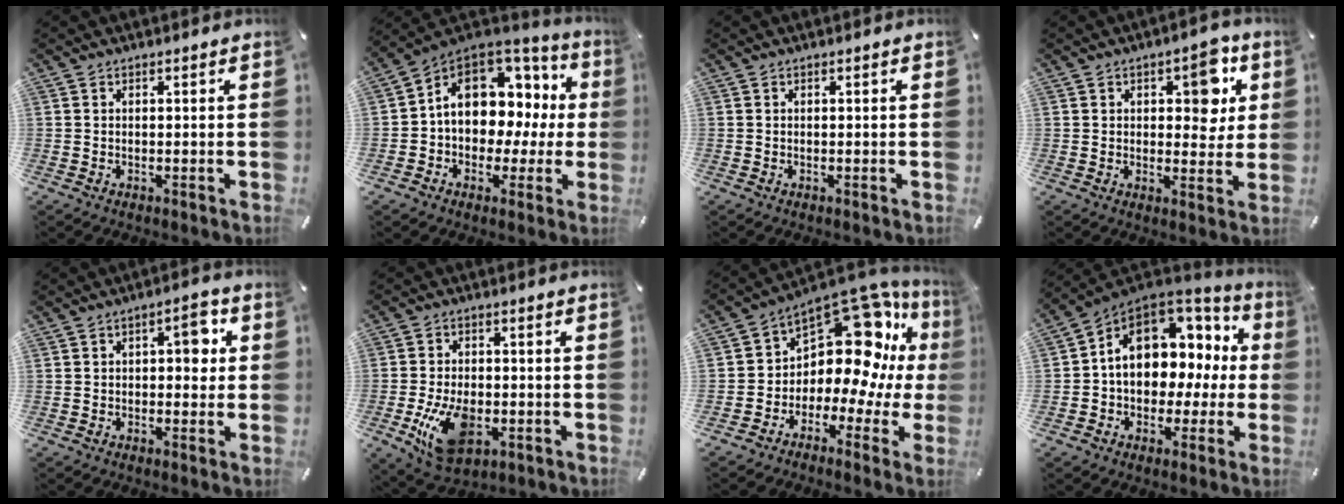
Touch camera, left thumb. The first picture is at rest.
{"total": 12.1, "force": [3.0, 9.5, 6.9], "torque": [-0.109, -0.022, 0.057]}
{"total": 0.0}
{"total": 9.1, "force": [3.2, 5.4, 6.6], "torque": [-0.064, -0.012, 0.044]}
{"total": 6.4, "force": [0.9, 3.6, 5.2], "torque": [-0.054, -0.002, 0.001]}
{"total": 12.4, "force": [-3.4, 7.9, 9.0], "torque": [-0.158, -0.003, -0.056]}
{"total": 15.4, "force": [6.3, 9.4, 10.4], "torque": [-0.156, -0.077, 0.100]}
{"total": 12.4, "force": [3.2, 9.7, 7.1], "torque": [-0.113, -0.017, 0.064]}